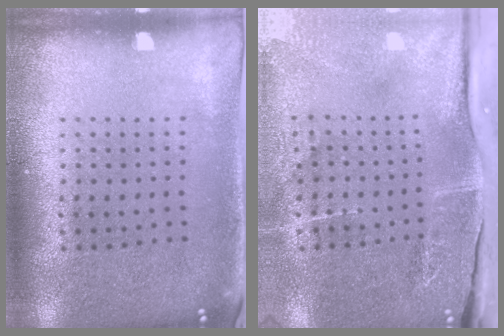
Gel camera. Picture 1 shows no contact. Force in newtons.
{"total": 4.9, "press": 3.9, "slide": 3.0}